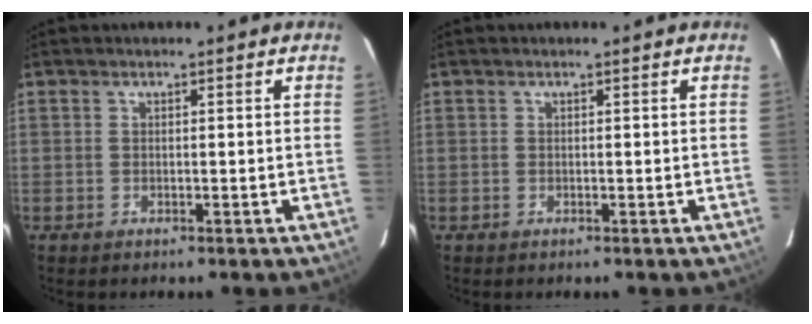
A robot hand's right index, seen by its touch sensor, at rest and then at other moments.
{"total": 0.0}